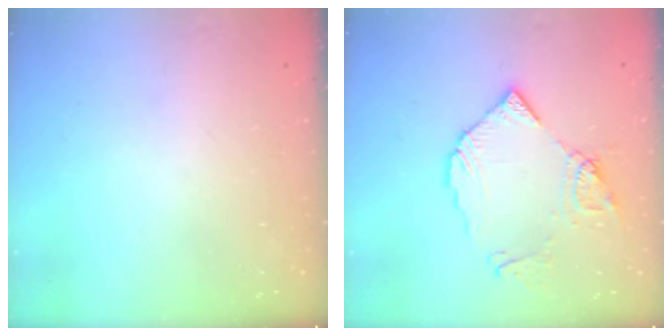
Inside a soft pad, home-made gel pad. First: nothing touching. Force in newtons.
{"total": 13.2, "press": 13.1, "slide": 1.5}